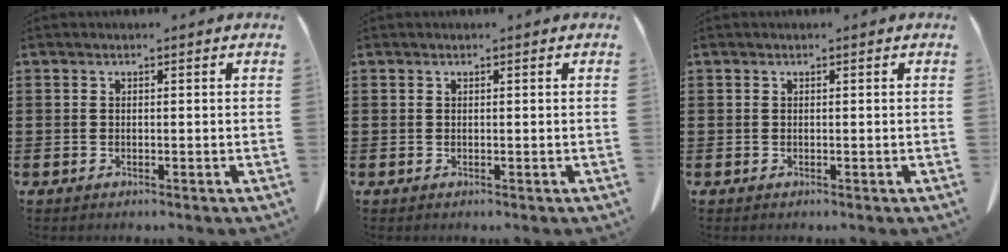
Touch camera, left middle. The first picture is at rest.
{"total": 0.0}
{"total": 0.0}